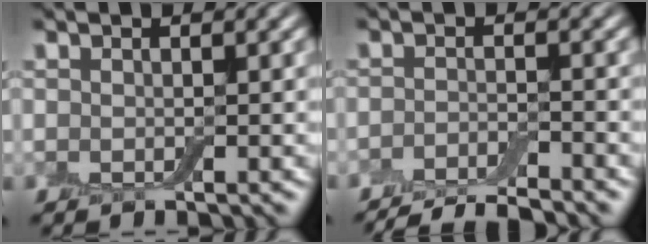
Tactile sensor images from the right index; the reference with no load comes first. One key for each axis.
{"total": 5.1, "fx": -4.6, "fy": 0.8, "fz": 2.1, "tx": -0.030, "ty": -0.005, "tz": -0.080}